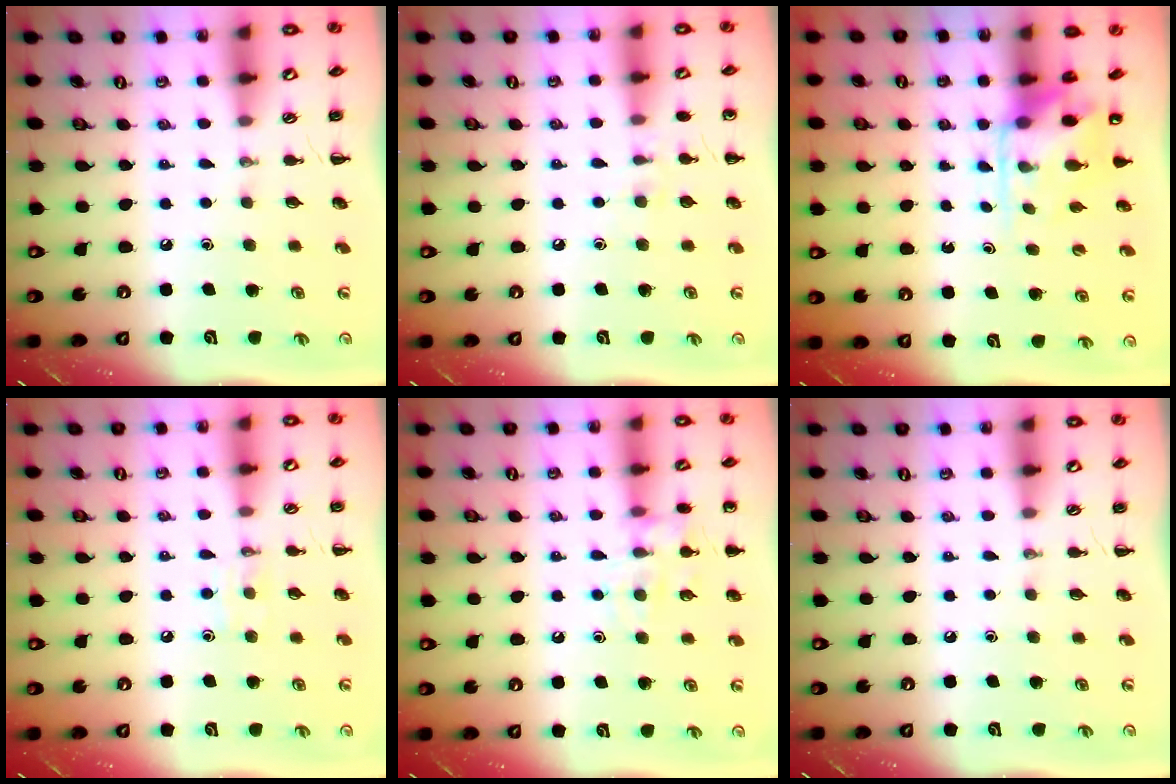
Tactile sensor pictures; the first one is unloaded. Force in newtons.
{"total": 6.5, "press": 6.2, "slide": 1.9}
{"total": 4.8, "press": 4.8, "slide": 0.6}
{"total": 4.8, "press": 4.6, "slide": 1.3}
{"total": 10.0, "press": 10.0, "slide": 0.9}
{"total": 0.0}